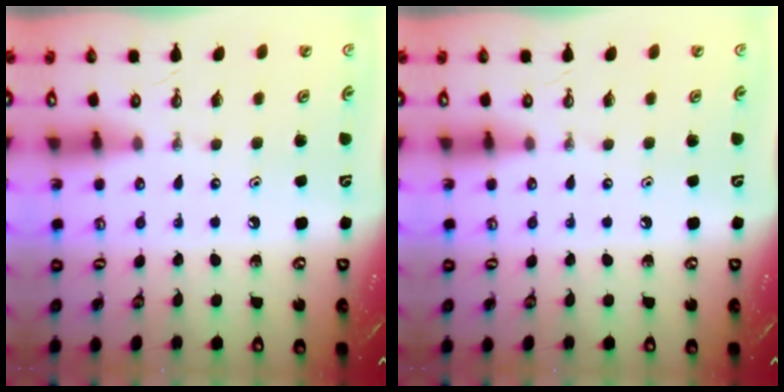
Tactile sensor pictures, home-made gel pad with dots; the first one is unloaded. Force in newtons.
{"total": 0.0}